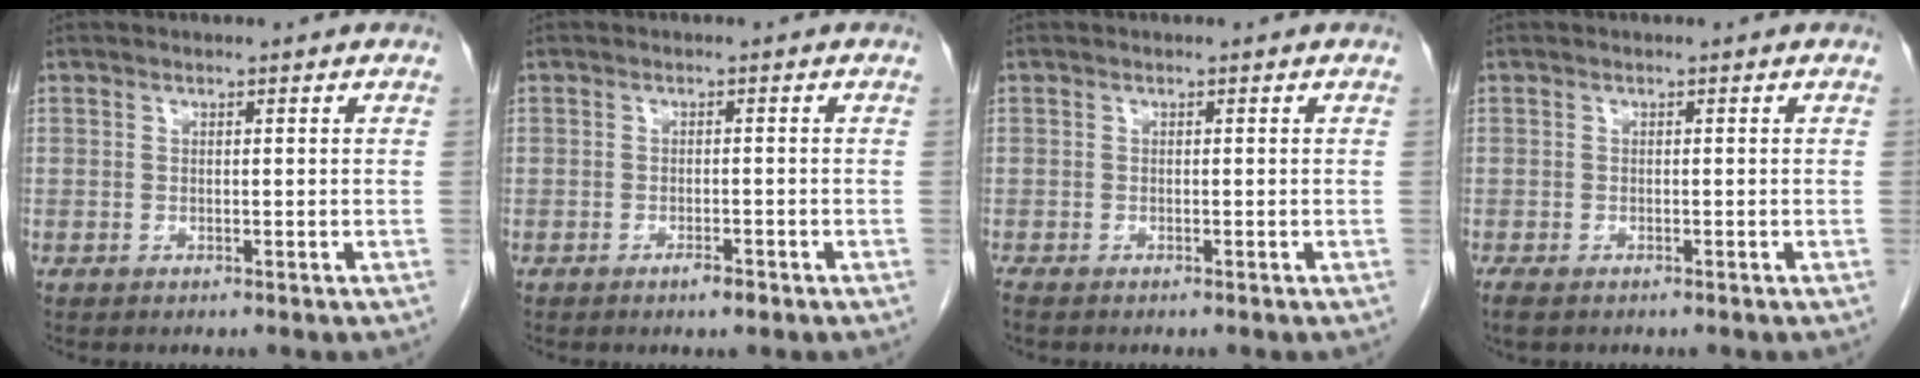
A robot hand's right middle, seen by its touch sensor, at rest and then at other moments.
{"total": 1.7, "force": [-1.1, 0.3, 1.2], "torque": [-0.021, -0.001, -0.016]}
{"total": 1.3, "force": [-1.1, 0.3, 0.5], "torque": [-0.012, -0.004, -0.017]}
{"total": 2.5, "force": [-1.8, 1.0, 1.3], "torque": [-0.024, -0.006, -0.025]}